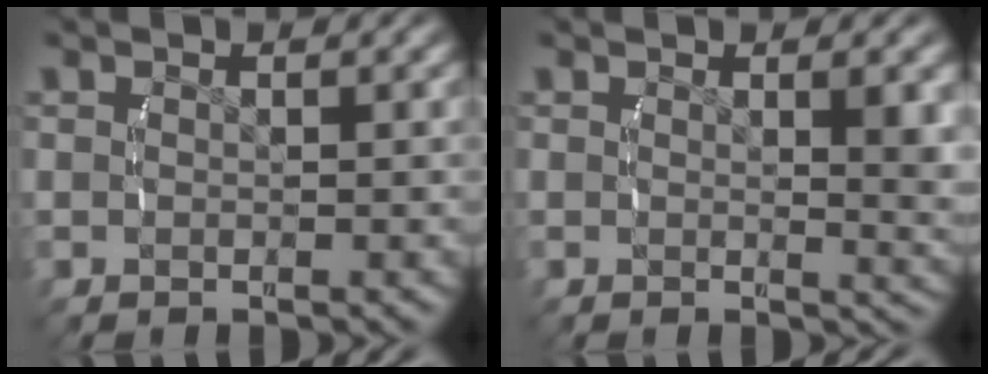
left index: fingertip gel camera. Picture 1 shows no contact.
{"total": 2.6, "force": [0.6, 0.1, 2.5], "torque": [-0.033, -0.012, 0.015]}